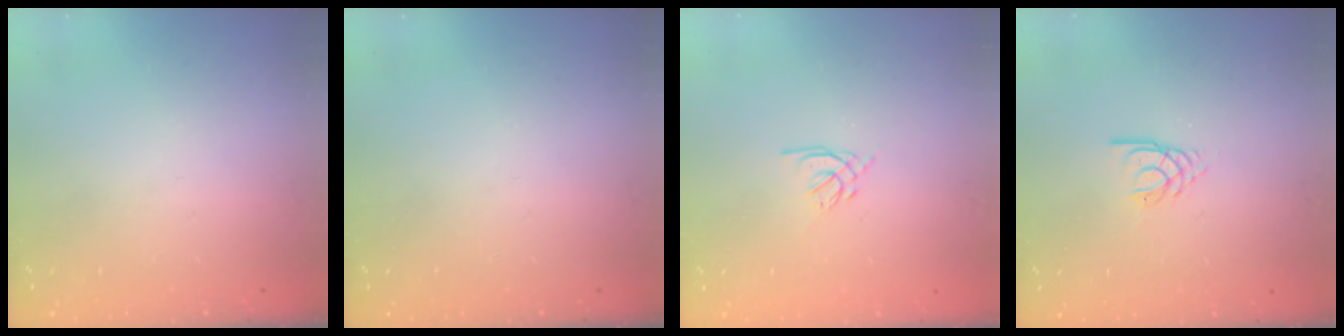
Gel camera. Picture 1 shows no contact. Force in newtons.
{"total": 0.0}
{"total": 1.6, "press": 1.5, "slide": 0.6}
{"total": 2.8, "press": 2.8, "slide": 0.3}